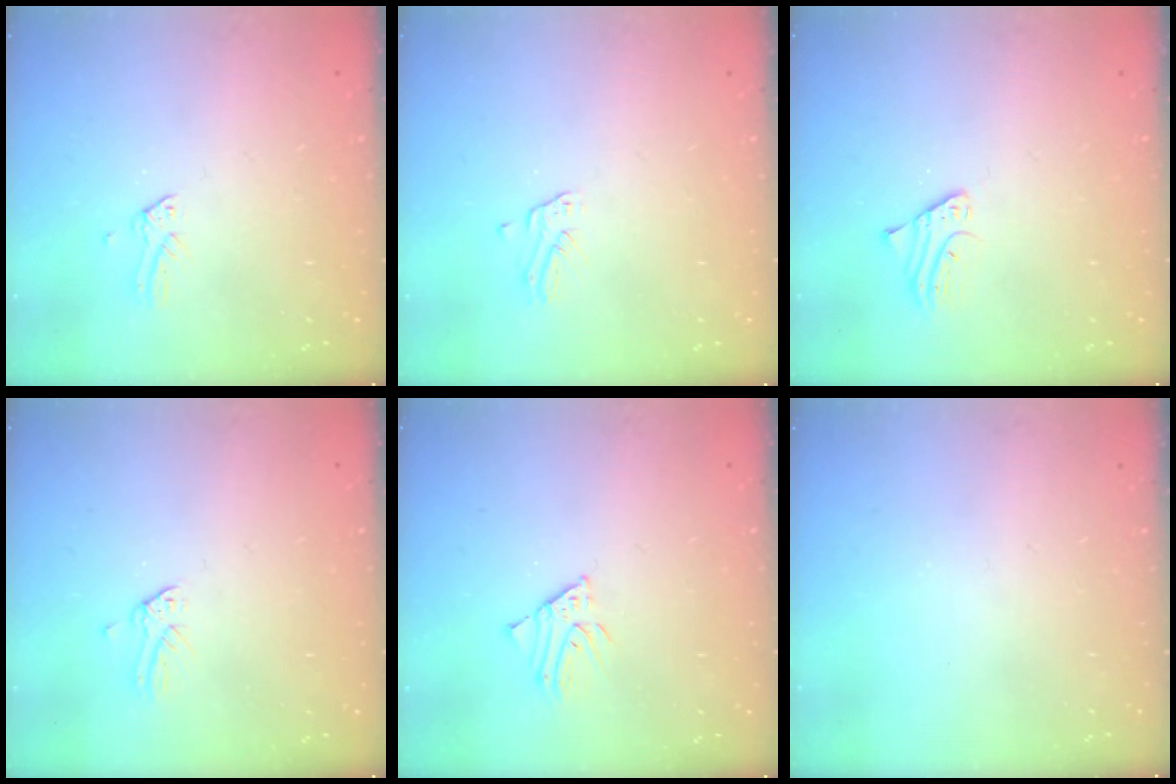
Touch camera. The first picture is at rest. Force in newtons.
{"total": 1.8, "press": 1.8, "slide": 0.1}
{"total": 1.8, "press": 1.8, "slide": 0.2}
{"total": 0.0}
{"total": 2.5, "press": 2.5, "slide": 0.1}
{"total": 0.0}